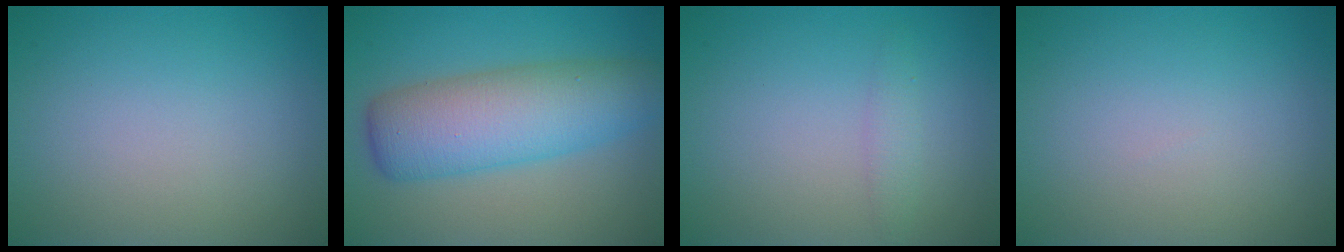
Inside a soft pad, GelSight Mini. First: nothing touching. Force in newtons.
{"total": 7.8, "press": 7.8, "slide": 0.1}
{"total": 1.3, "press": 1.3, "slide": 0.0}
{"total": 0.0}